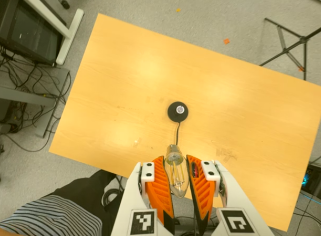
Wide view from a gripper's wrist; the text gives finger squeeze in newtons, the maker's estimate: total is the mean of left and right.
{"total": 21.2, "left": 24.5, "right": 18.0}